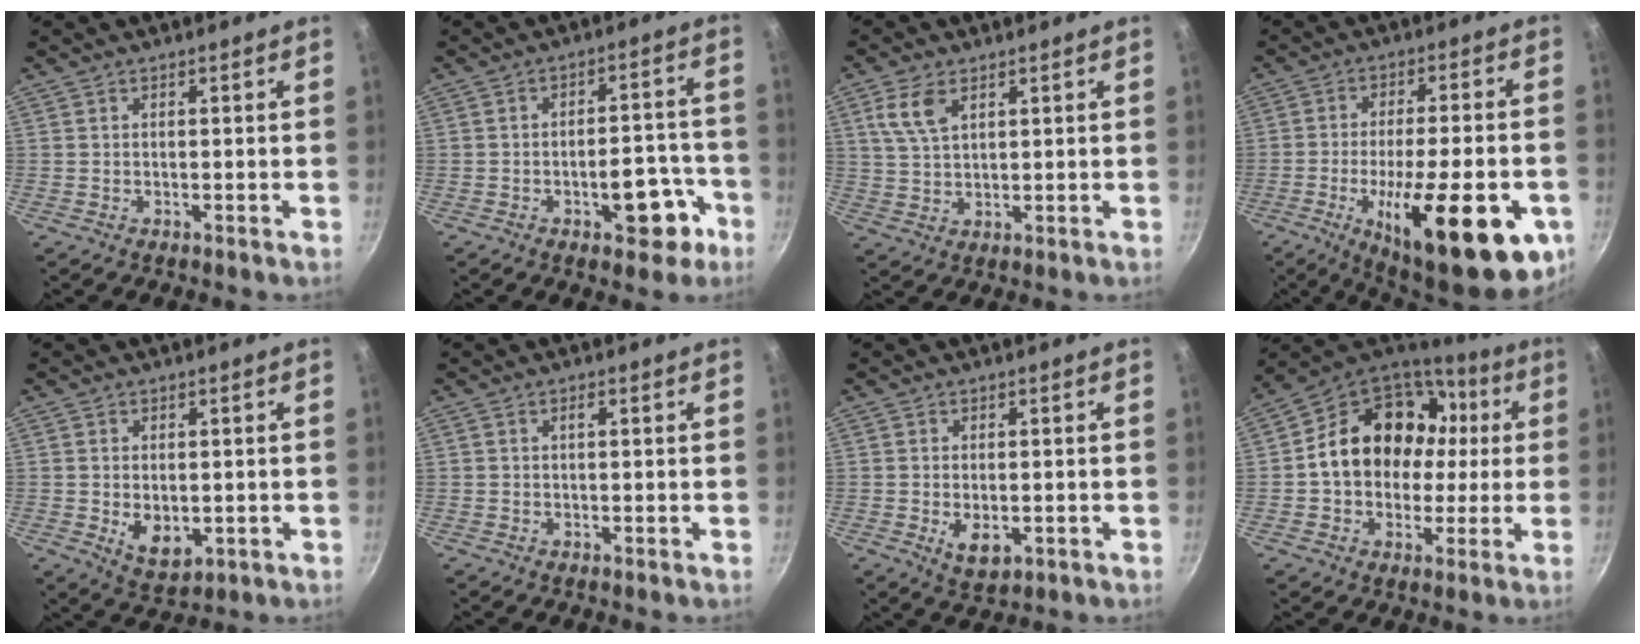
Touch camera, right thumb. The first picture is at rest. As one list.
[{"total": 10.1, "force": [-4.6, 5.1, 7.4], "torque": [-0.061, 0.044, -0.051]}, {"total": 6.4, "force": [3.0, 3.4, 4.6], "torque": [-0.088, -0.007, 0.062]}, {"total": 25.5, "force": [-9.2, 7.8, 22.5], "torque": [-0.297, 0.006, -0.130]}, {"total": 6.5, "force": [-0.8, 4.3, 4.8], "torque": [-0.067, -0.013, 0.002]}, {"total": 0.9, "force": [0.1, 0.4, 0.8], "torque": [-0.015, 0.005, 0.003]}, {"total": 5.0, "force": [-1.1, 2.9, 3.8], "torque": [-0.058, -0.008, -0.007]}, {"total": 21.0, "force": [2.2, 16.5, 12.8], "torque": [-0.189, 0.046, 0.034]}]